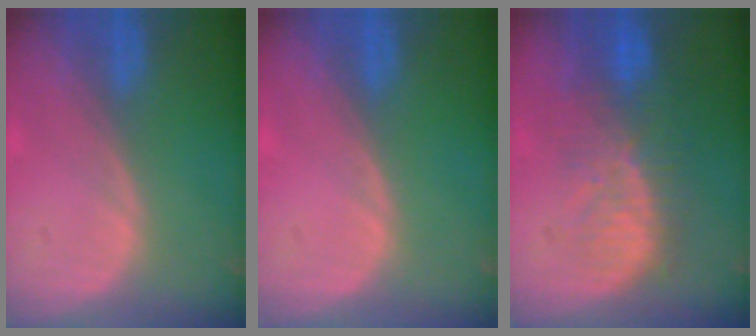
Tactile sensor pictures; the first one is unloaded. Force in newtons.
{"total": 0.0}
{"total": 10.2, "press": 8.6, "slide": 5.4}